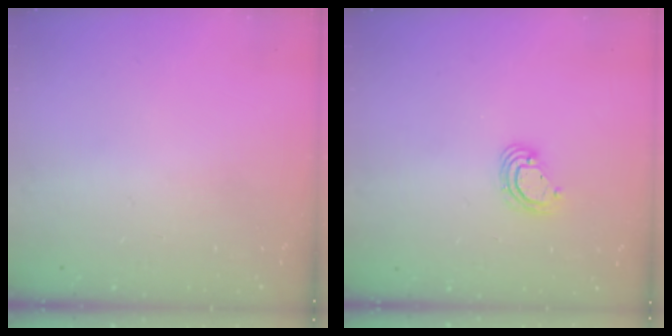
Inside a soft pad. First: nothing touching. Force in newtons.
{"total": 5.7, "press": 5.7, "slide": 0.5}